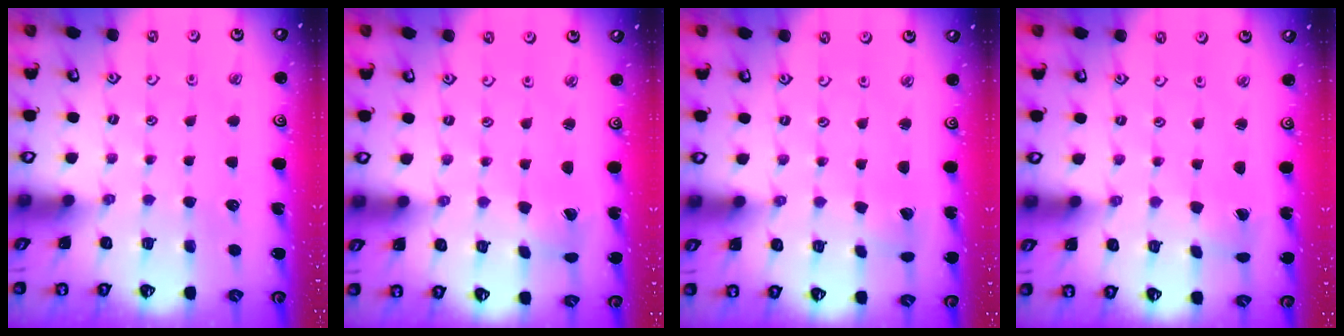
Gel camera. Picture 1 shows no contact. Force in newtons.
{"total": 1.1, "press": 1.0, "slide": 0.1}
{"total": 2.3, "press": 2.3, "slide": 0.2}
{"total": 1.2, "press": 1.2, "slide": 0.2}